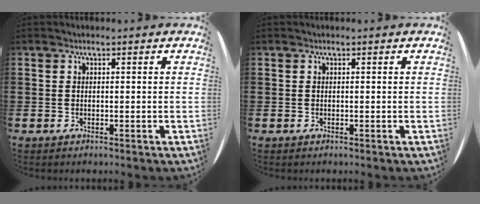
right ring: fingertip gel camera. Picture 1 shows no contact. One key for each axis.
{"total": 0.0}